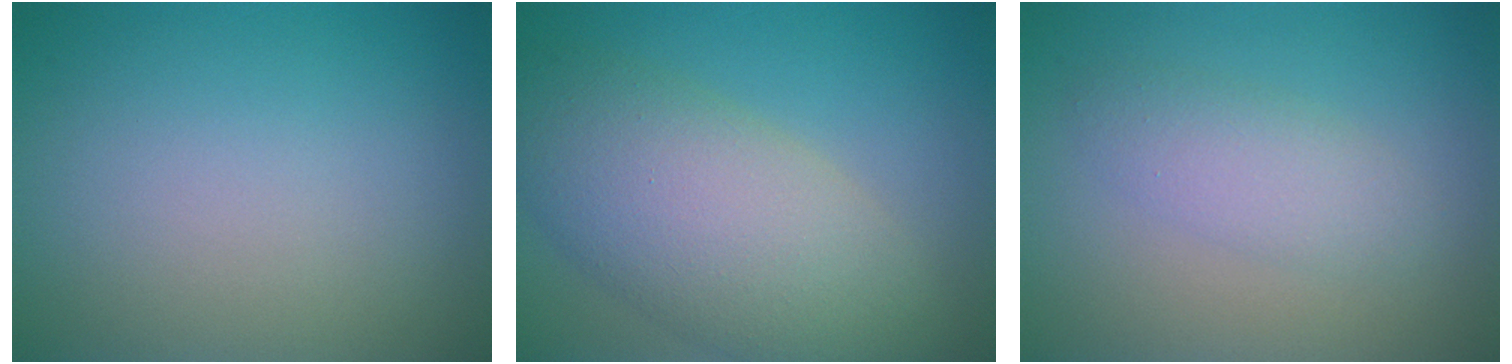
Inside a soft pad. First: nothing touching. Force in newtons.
{"total": 8.6, "press": 8.6, "slide": 0.5}
{"total": 2.5, "press": 2.5, "slide": 0.1}